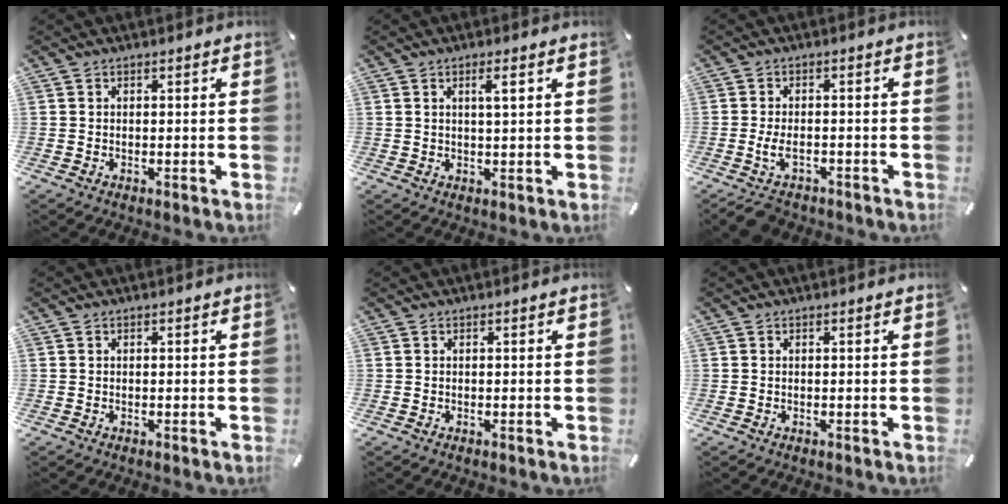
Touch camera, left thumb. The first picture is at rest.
{"total": 3.1, "force": [1.2, 0.5, 2.8], "torque": [-0.058, 0.004, 0.018]}
{"total": 4.8, "force": [-2.6, 2.4, 3.2], "torque": [-0.072, 0.009, -0.051]}
{"total": 0.0}
{"total": 0.0}
{"total": 0.0}